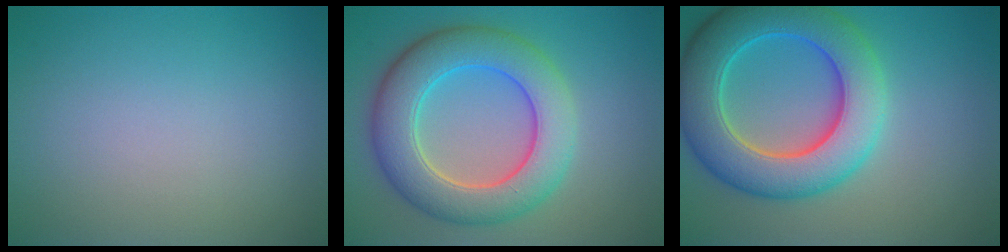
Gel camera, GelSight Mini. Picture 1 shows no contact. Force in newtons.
{"total": 8.3, "press": 8.2, "slide": 0.6}
{"total": 9.5, "press": 9.5, "slide": 0.3}